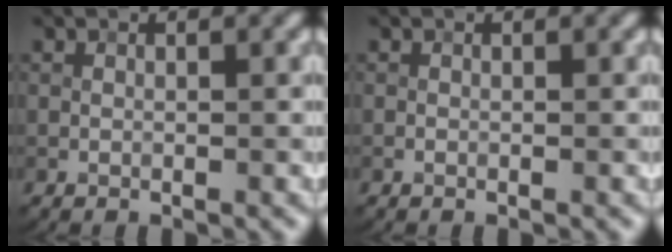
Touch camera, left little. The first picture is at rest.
{"total": 0.0}